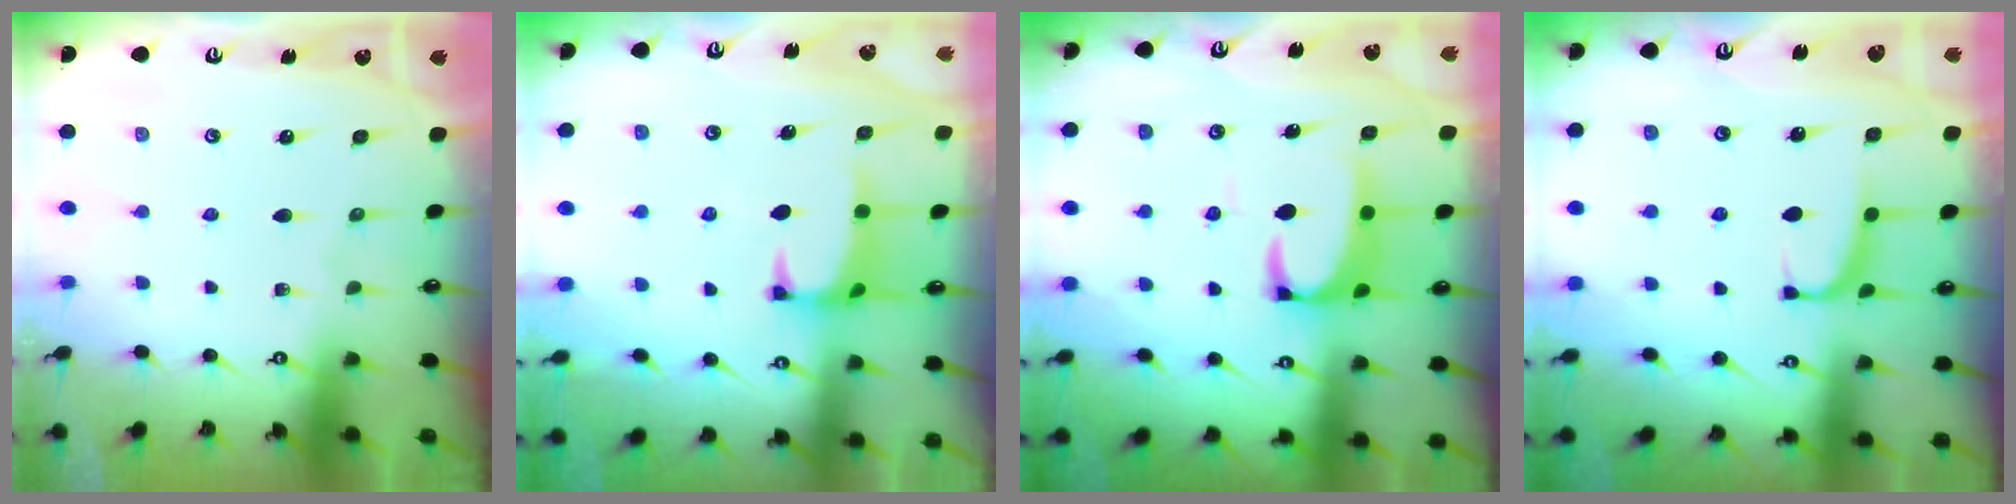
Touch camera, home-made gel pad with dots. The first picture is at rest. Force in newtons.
{"total": 0.8, "press": 0.6, "slide": 0.5}
{"total": 2.4, "press": 2.2, "slide": 1.0}
{"total": 1.4, "press": 1.2, "slide": 0.7}